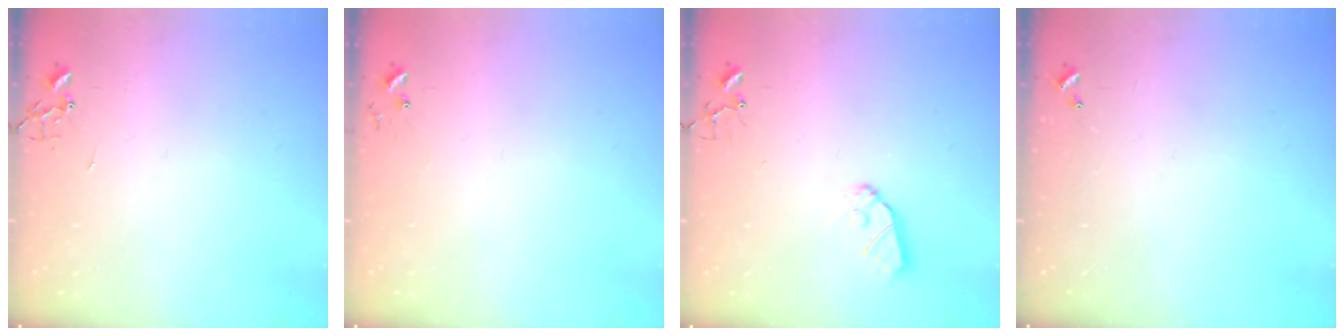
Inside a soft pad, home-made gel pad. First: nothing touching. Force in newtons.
{"total": 5.1, "press": 5.0, "slide": 0.4}
{"total": 8.2, "press": 8.1, "slide": 0.6}
{"total": 0.0}